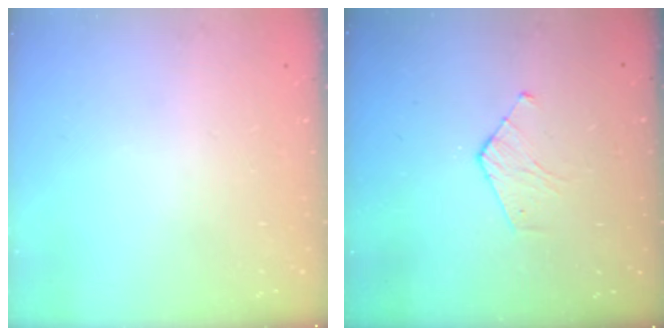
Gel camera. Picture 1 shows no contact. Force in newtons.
{"total": 5.2, "press": 5.2, "slide": 0.4}